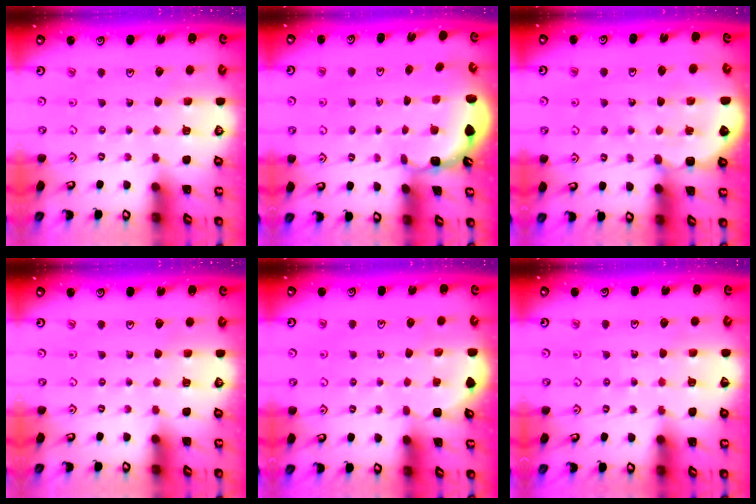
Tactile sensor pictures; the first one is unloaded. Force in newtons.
{"total": 1.9, "press": 1.9, "slide": 0.6}
{"total": 6.6, "press": 6.4, "slide": 1.5}
{"total": 0.0}
{"total": 1.8, "press": 1.8, "slide": 0.1}
{"total": 5.2, "press": 5.1, "slide": 1.3}